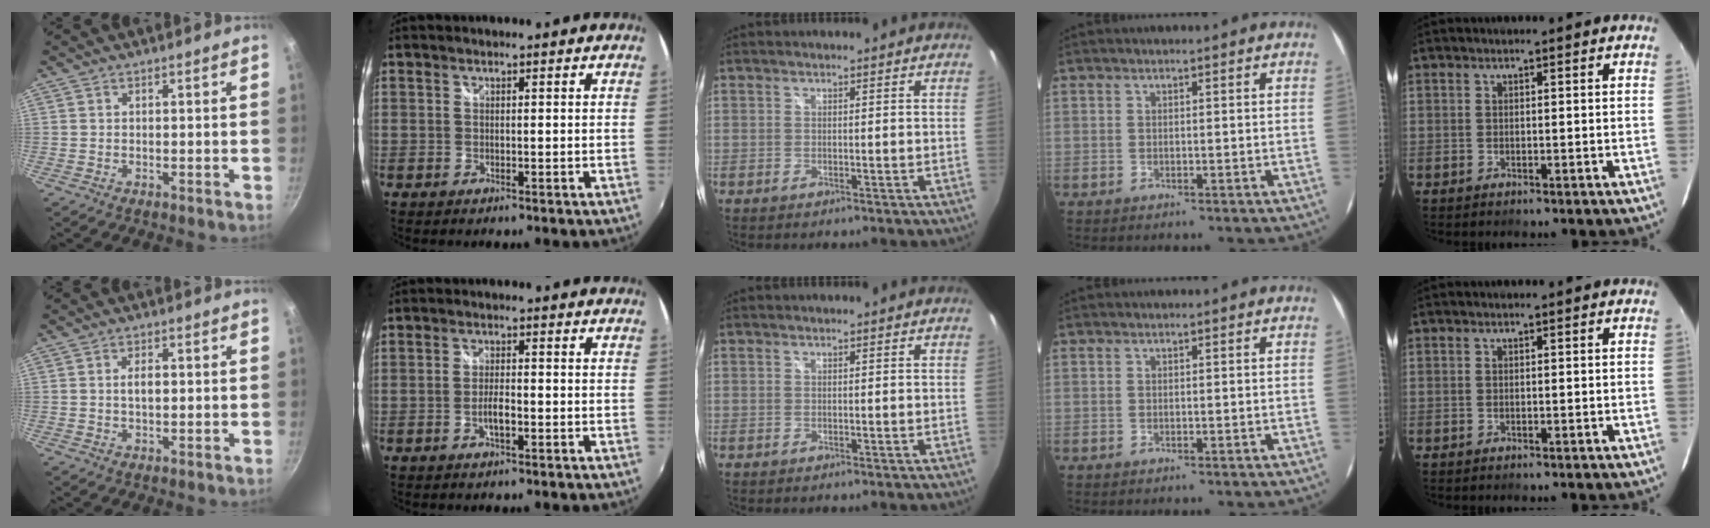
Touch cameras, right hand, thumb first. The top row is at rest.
{"thumb": {"total": 2.8, "force": [0.2, 1.4, 2.3], "torque": [-0.033, 0.007, 0.004]}, "index": {"total": 2.8, "force": [-1.2, 0.7, 2.4], "torque": [-0.051, 0.002, -0.023]}}